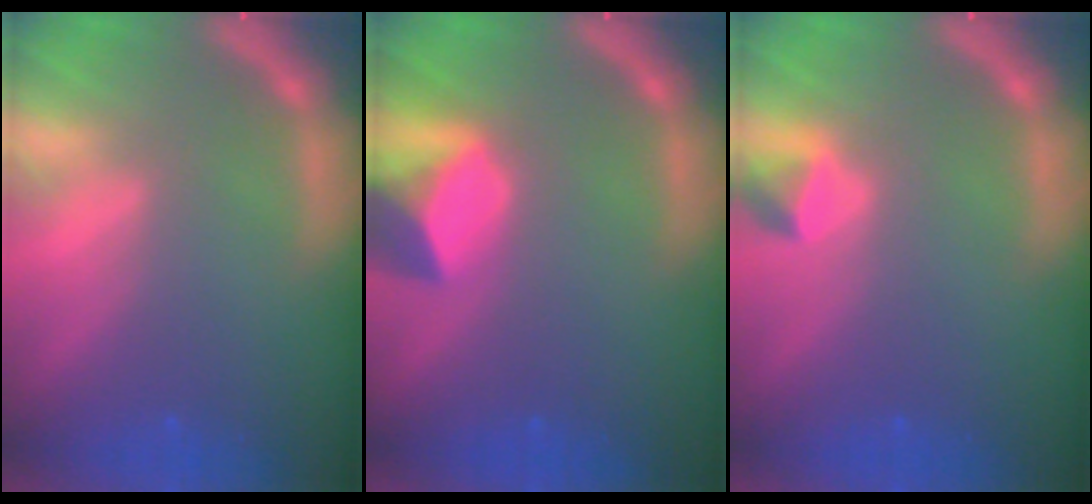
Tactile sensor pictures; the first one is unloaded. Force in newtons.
{"total": 4.9}
{"total": 1.4}